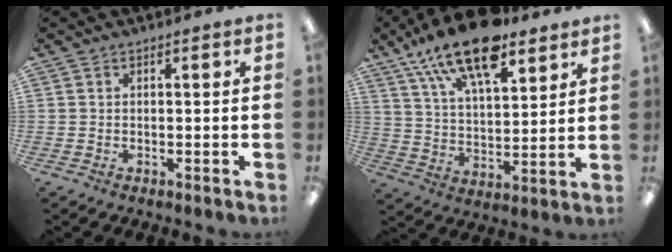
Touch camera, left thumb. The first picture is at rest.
{"total": 18.3, "force": [13.0, 7.3, 10.6], "torque": [-0.194, -0.058, 0.226]}